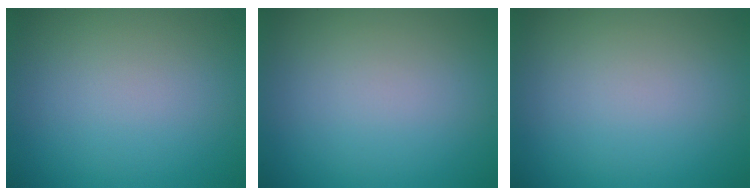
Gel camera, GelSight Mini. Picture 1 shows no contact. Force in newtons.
{"total": 0.0}
{"total": 0.0}